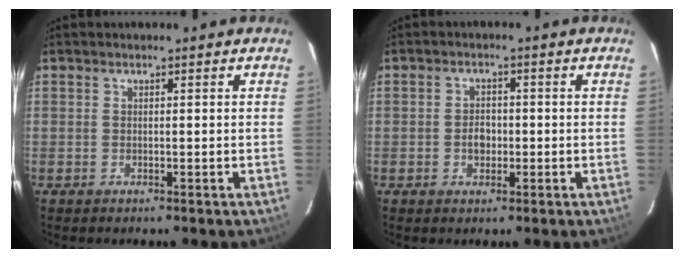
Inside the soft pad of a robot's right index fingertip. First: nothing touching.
{"total": 3.0, "force": [-0.7, 2.4, 1.8], "torque": [-0.031, 0.005, -0.010]}